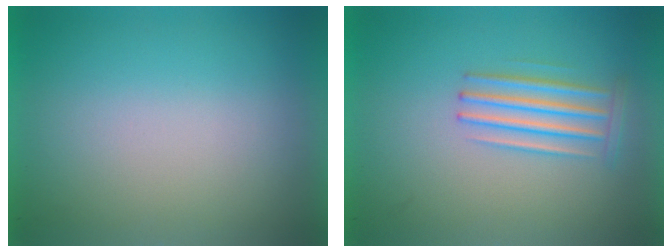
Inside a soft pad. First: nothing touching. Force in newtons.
{"total": 2.8}